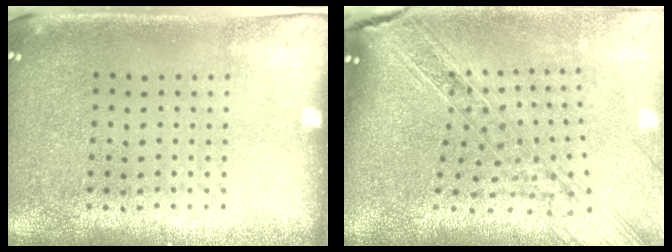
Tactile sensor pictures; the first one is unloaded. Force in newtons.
{"total": 2.5, "press": 2.1, "slide": 1.3}